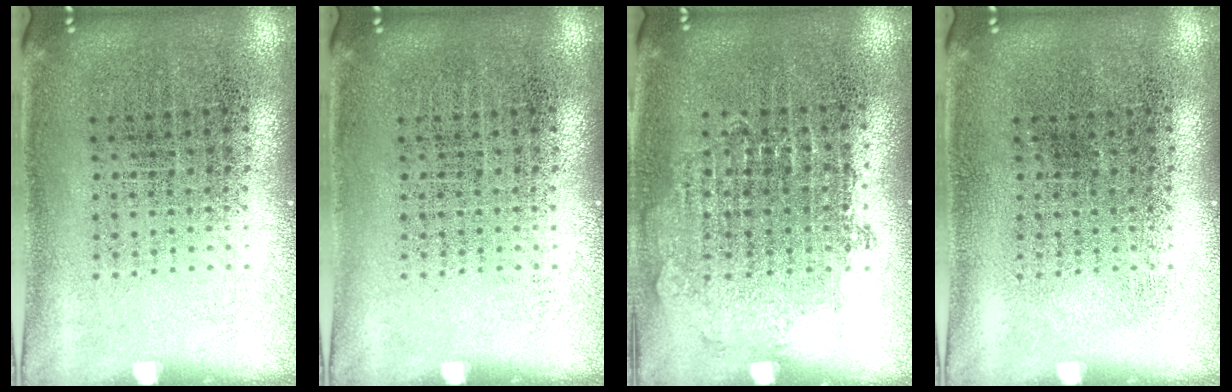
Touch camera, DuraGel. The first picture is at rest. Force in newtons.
{"total": 0.0}
{"total": 0.8, "press": 0.8, "slide": 0.3}
{"total": 0.0}